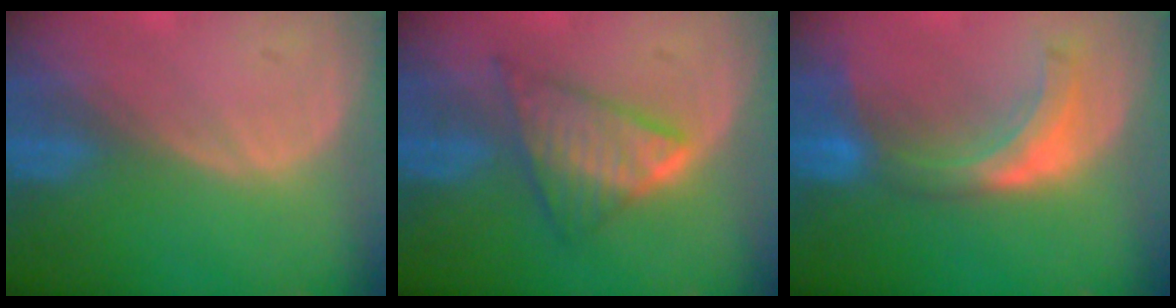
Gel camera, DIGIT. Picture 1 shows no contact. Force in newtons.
{"total": 6.5, "press": 6.5, "slide": 0.2}
{"total": 7.1, "press": 6.7, "slide": 2.5}